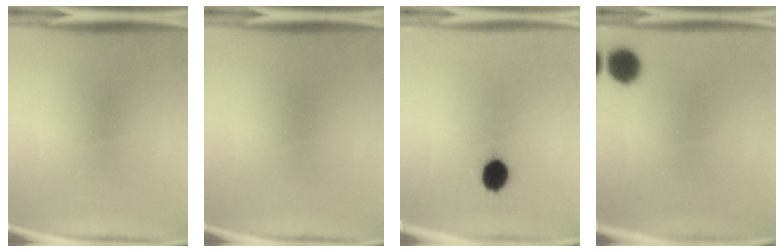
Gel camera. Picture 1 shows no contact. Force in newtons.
{"total": 0.0}
{"total": 5.7}
{"total": 6.8}